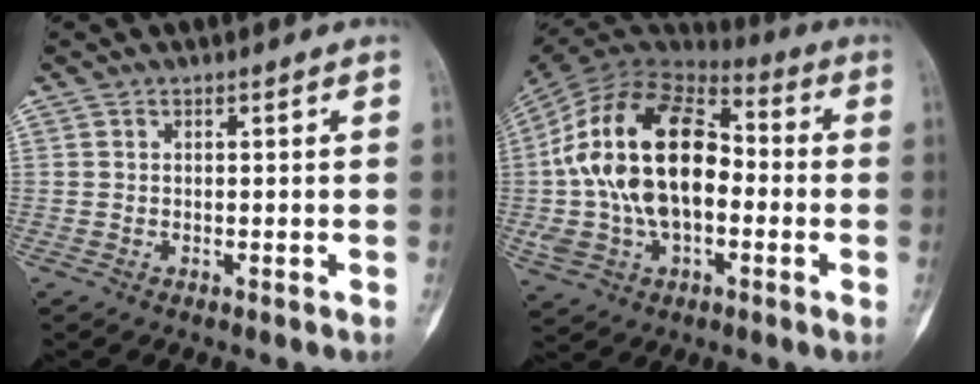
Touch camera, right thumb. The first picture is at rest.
{"total": 23.7, "force": [-0.4, 14.4, 18.9], "torque": [-0.346, 0.029, -0.005]}